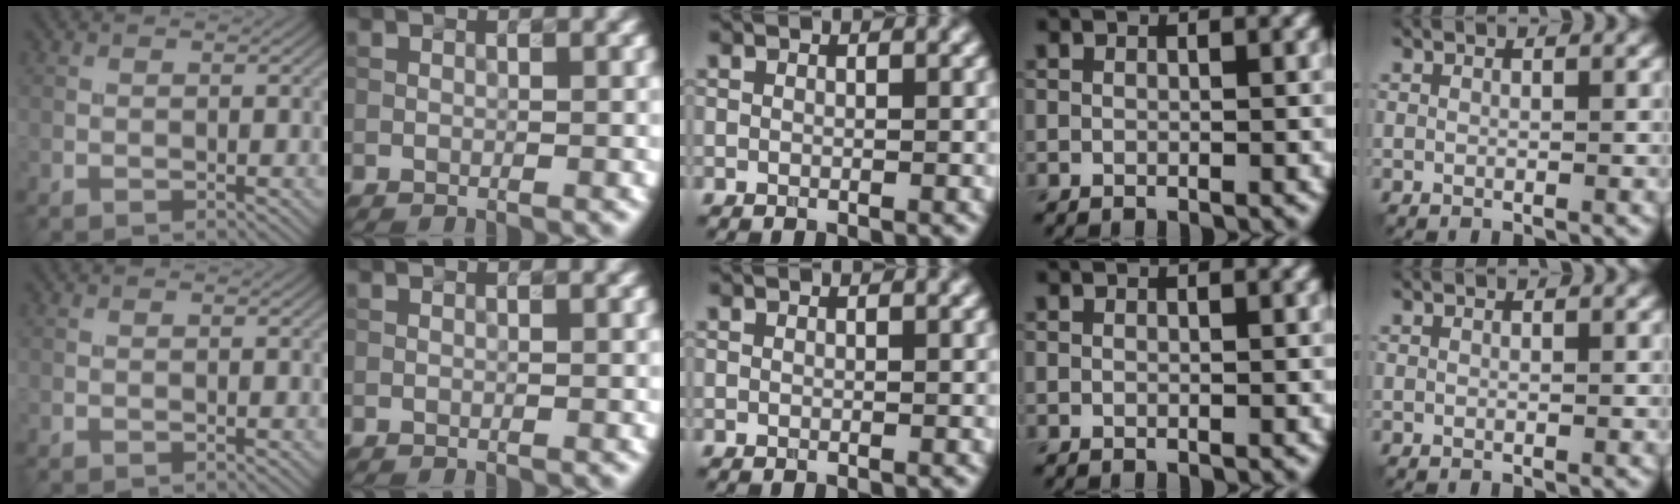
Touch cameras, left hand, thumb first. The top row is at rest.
{}